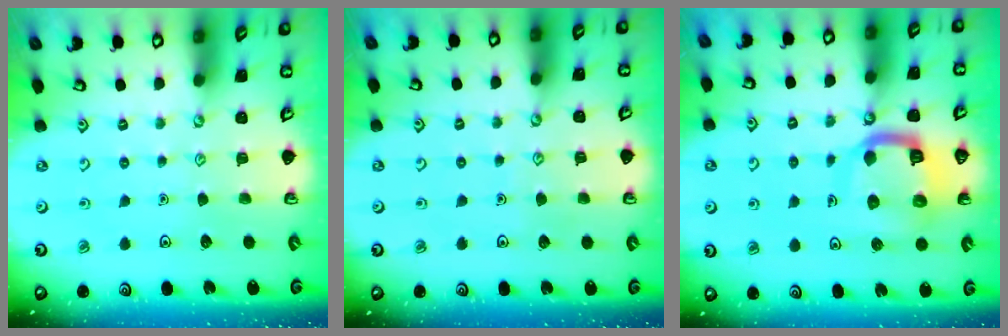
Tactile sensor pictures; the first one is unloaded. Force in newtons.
{"total": 3.7, "press": 3.7, "slide": 0.3}
{"total": 12.4, "press": 12.3, "slide": 1.4}